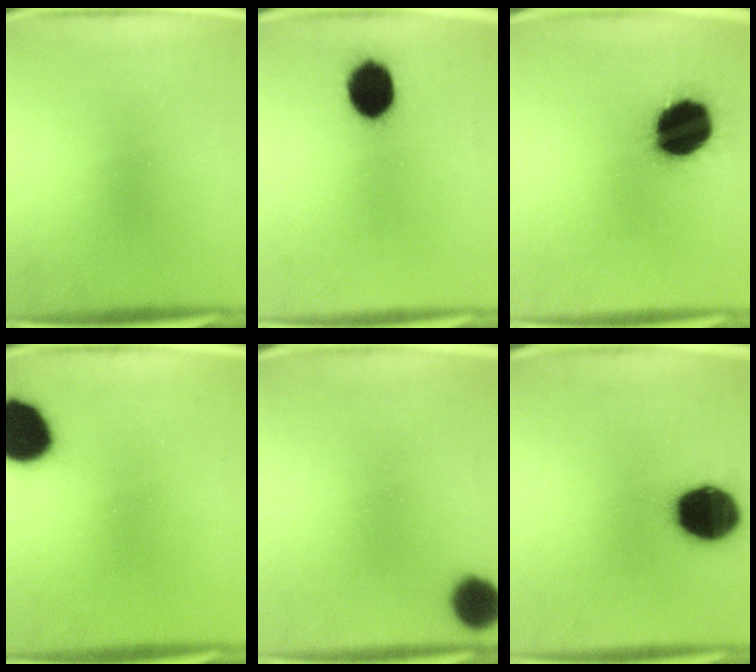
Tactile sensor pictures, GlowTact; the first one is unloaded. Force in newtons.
{"total": 9.8}
{"total": 19.4}
{"total": 14.8}
{"total": 7.3}
{"total": 17.9}